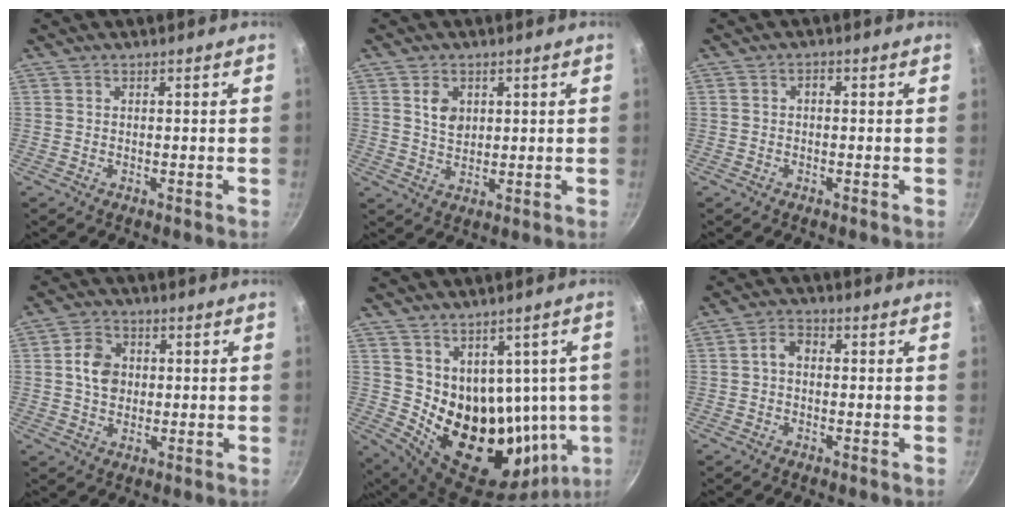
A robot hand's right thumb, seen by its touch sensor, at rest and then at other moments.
{"total": 4.5, "force": [1.4, 3.2, 2.7], "torque": [-0.035, -0.007, 0.027]}
{"total": 1.1, "force": [-0.3, 0.8, 0.8], "torque": [-0.016, 0.009, -0.006]}
{"total": 6.2, "force": [0.5, 5.0, 3.6], "torque": [-0.045, 0.010, 0.001]}
{"total": 18.8, "force": [3.3, 13.3, 12.9], "torque": [-0.142, -0.046, 0.079]}
{"total": 3.3, "force": [-0.3, 2.3, 2.3], "torque": [-0.037, 0.015, -0.013]}